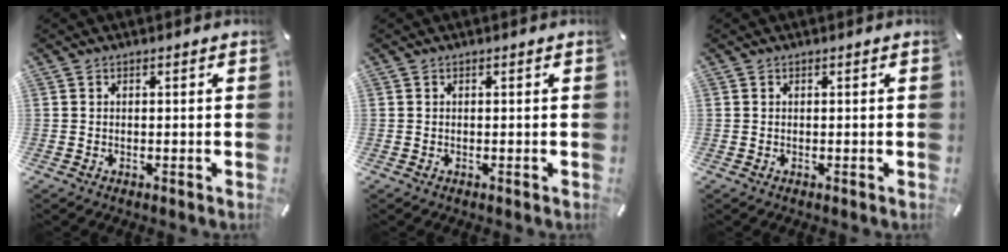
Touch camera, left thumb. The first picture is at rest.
{"total": 0.0}
{"total": 0.0}